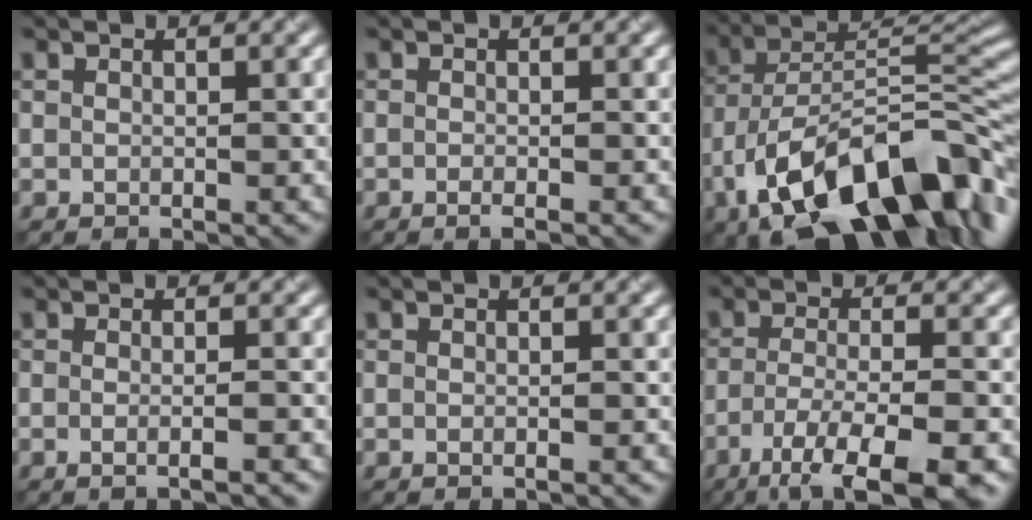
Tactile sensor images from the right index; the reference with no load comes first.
{"total": 1.2, "force": [-0.5, 0.3, 1.0], "torque": [-0.011, -0.005, -0.012]}
{"total": 15.6, "force": [-7.9, 7.4, 11.2], "torque": [-0.183, 0.016, -0.135]}
{"total": 3.0, "force": [-0.4, 1.3, 2.7], "torque": [-0.003, -0.004, -0.024]}
{"total": 0.9, "force": [-0.2, 0.3, 0.8], "torque": [-0.008, -0.006, -0.008]}
{"total": 8.6, "force": [-5.3, 2.1, 6.4], "torque": [-0.100, -0.010, -0.091]}